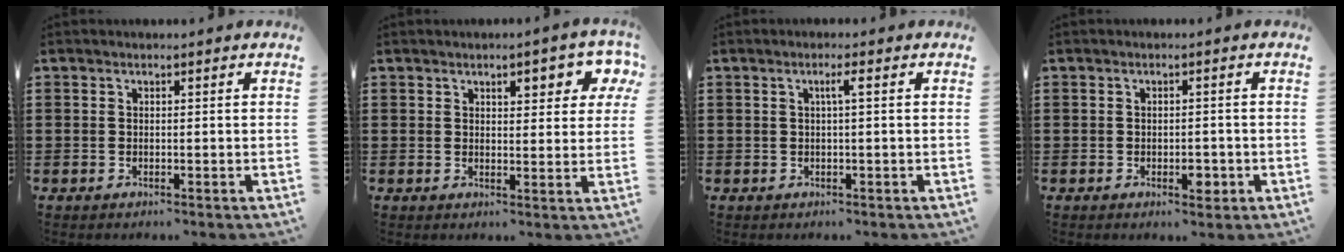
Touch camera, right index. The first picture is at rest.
{"total": 4.9, "force": [2.6, 2.1, 3.6], "torque": [-0.045, -0.001, 0.036]}
{"total": 1.8, "force": [0.3, -0.1, 1.8], "torque": [-0.034, 0.001, 0.002]}
{"total": 2.4, "force": [-1.0, 1.1, 1.8], "torque": [-0.033, 0.001, -0.018]}